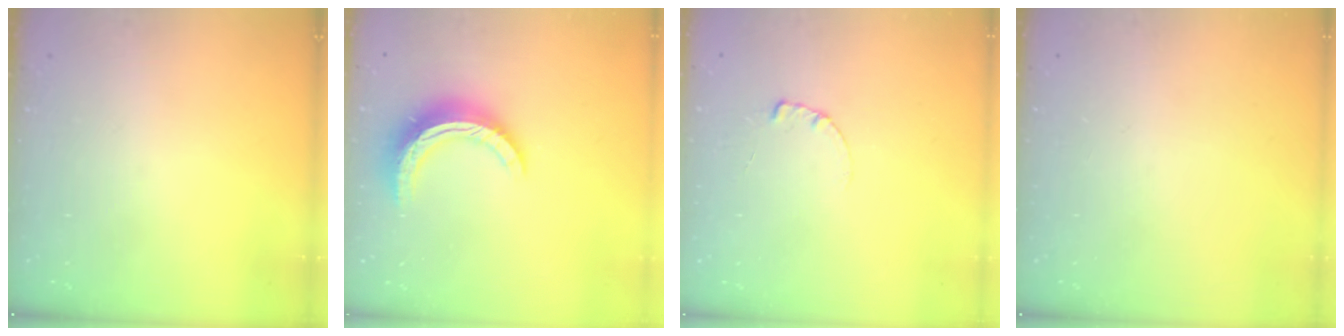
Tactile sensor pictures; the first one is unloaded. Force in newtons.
{"total": 12.9, "press": 12.9, "slide": 0.3}
{"total": 0.6, "press": 0.6, "slide": 0.1}
{"total": 0.0}